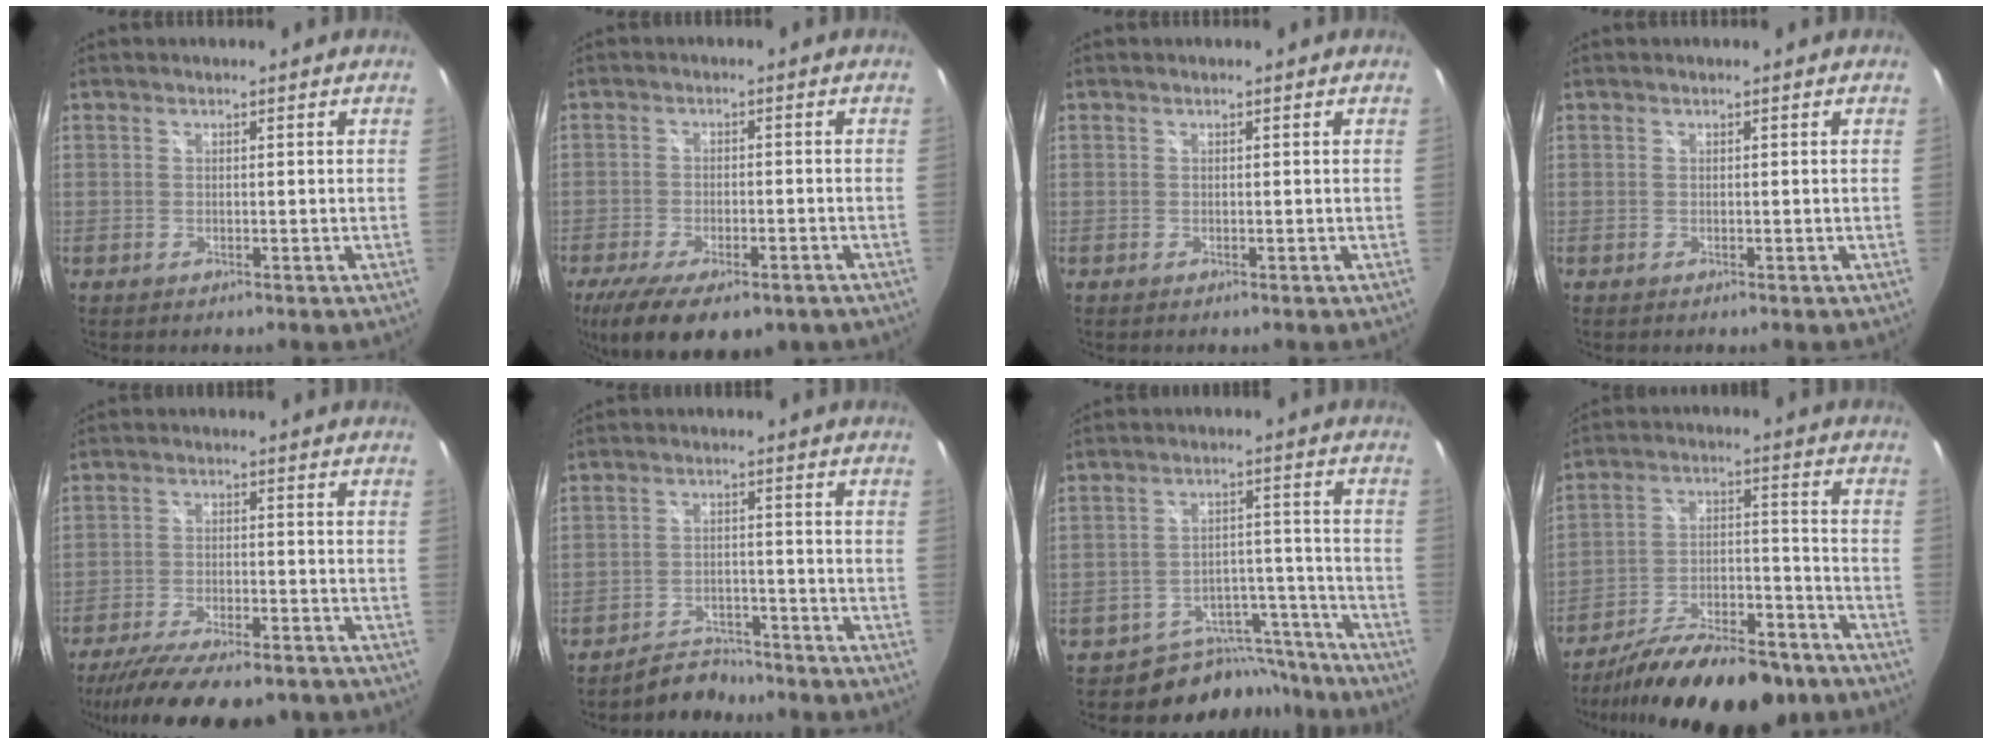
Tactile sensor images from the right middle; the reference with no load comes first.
{"total": 14.8, "force": [-9.8, 6.0, 9.3], "torque": [-0.198, -0.049, -0.148]}
{"total": 0.0}
{"total": 0.0}
{"total": 17.1, "force": [-13.9, 4.4, 8.8], "torque": [-0.177, -0.043, -0.212]}
{"total": 6.4, "force": [-5.9, 2.3, 0.7], "torque": [-0.031, 0.008, -0.089]}
{"total": 11.8, "force": [-10.7, 5.1, 0.5], "torque": [-0.001, 0.046, -0.145]}
{"total": 22.3, "force": [-17.2, 7.3, 12.1], "torque": [-0.208, -0.022, -0.252]}